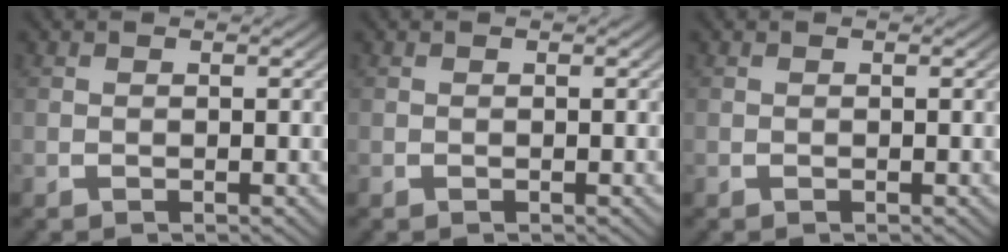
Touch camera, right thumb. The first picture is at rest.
{"total": 0.0}
{"total": 0.0}